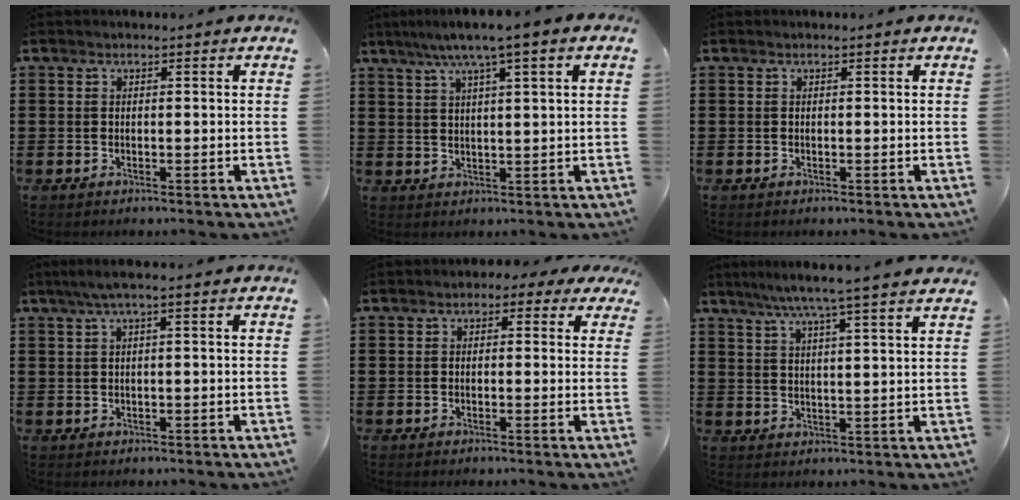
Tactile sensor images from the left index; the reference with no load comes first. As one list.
[{"total": 5.3, "force": [3.2, -0.3, 4.1], "torque": [-0.088, -0.003, 0.051]}, {"total": 0.0}, {"total": 2.0, "force": [0.0, 0.0, 2.0], "torque": [-0.034, -0.001, -0.001]}, {"total": 1.4, "force": [0.0, 1.1, 0.8], "torque": [-0.021, 0.008, -0.003]}, {"total": 6.2, "force": [5.1, -0.9, 3.3], "torque": [-0.079, -0.018, 0.088]}]